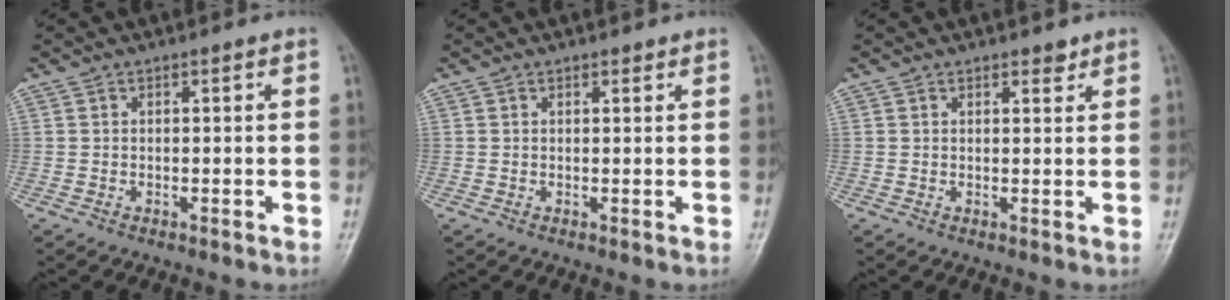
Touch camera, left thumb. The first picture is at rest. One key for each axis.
{"total": 0.9, "fx": 0.6, "fy": 0.4, "fz": 0.6, "tx": -0.007, "ty": -0.002, "tz": 0.008}
{"total": 1.9, "fx": 1.4, "fy": 0.8, "fz": 1.0, "tx": -0.005, "ty": -0.007, "tz": 0.017}